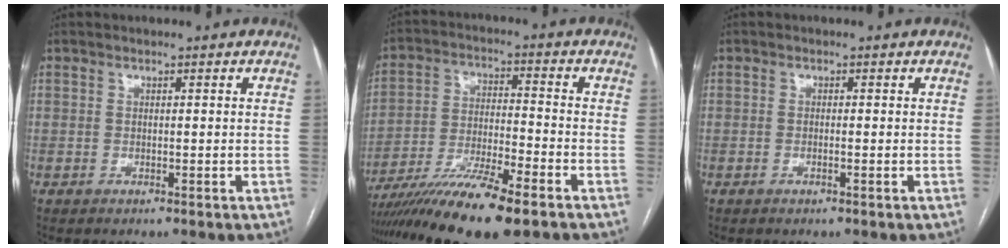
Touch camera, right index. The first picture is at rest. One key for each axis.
{"total": 14.5, "fx": -9.5, "fy": 0.3, "fz": 10.9, "tx": -0.212, "ty": -0.038, "tz": -0.171}
{"total": 0.6, "fx": -0.2, "fy": 0.0, "fz": 0.5, "tx": -0.011, "ty": -0.001, "tz": -0.003}